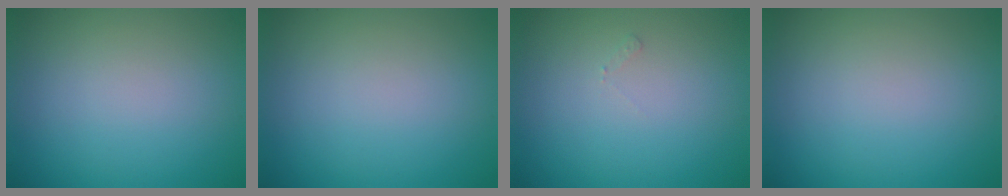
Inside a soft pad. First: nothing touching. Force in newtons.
{"total": 0.0}
{"total": 0.5, "press": 0.5, "slide": 0.2}
{"total": 0.0}